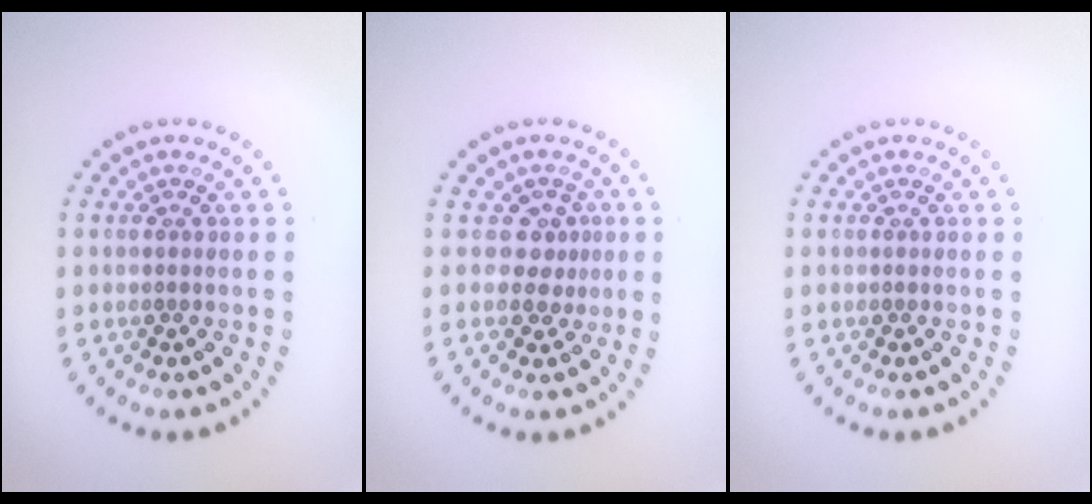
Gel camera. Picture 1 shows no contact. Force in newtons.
{"total": 2.2, "press": 1.5, "slide": 1.7}
{"total": 0.0}